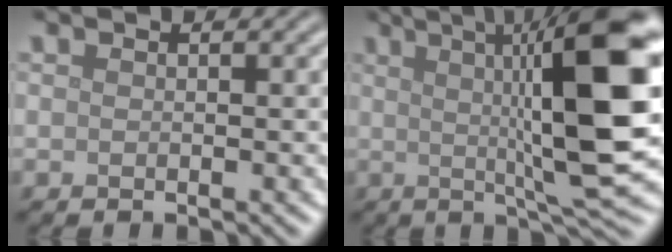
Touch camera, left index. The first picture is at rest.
{"total": 13.8, "force": [2.1, 2.8, 13.3], "torque": [-0.170, 0.004, 0.033]}